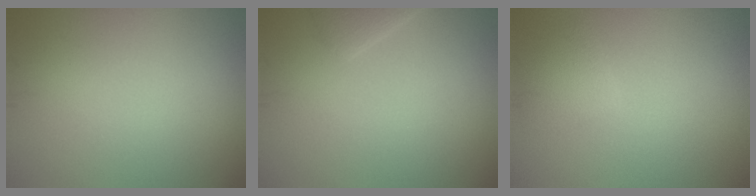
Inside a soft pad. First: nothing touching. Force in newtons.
{"total": 1.7, "press": 1.7, "slide": 0.1}
{"total": 1.7, "press": 1.7, "slide": 0.2}